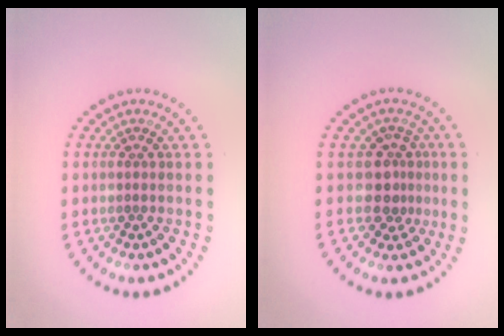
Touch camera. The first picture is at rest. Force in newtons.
{"total": 2.7, "press": 2.0, "slide": 1.8}